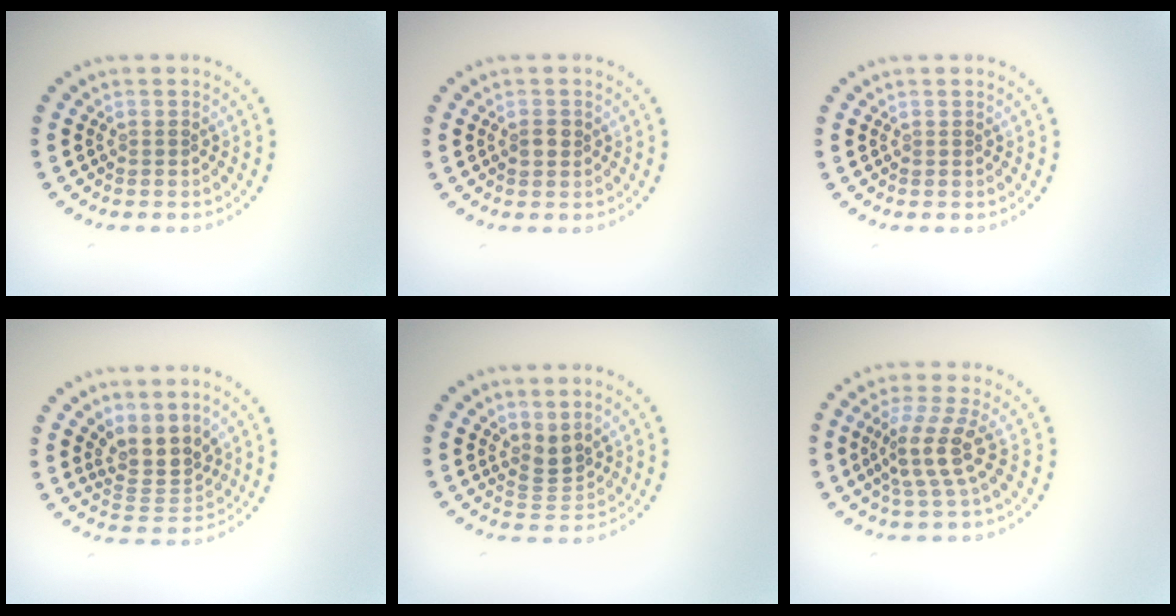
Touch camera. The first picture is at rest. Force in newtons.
{"total": 1.2, "press": 1.2, "slide": 0.1}
{"total": 0.0}
{"total": 3.7, "press": 3.1, "slide": 2.0}
{"total": 2.2, "press": 1.6, "slide": 1.6}
{"total": 3.5, "press": 2.9, "slide": 2.0}